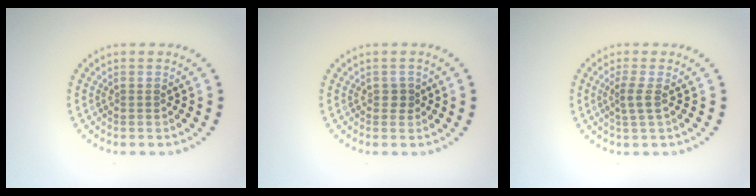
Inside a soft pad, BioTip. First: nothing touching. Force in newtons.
{"total": 0.8, "press": 0.7, "slide": 0.3}
{"total": 1.7, "press": 1.3, "slide": 1.0}